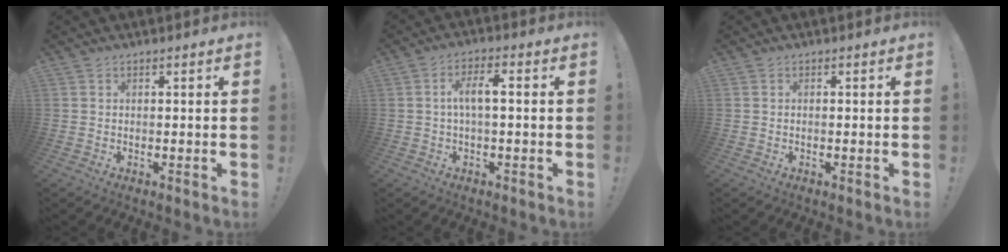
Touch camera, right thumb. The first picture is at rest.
{"total": 6.2, "force": [0.1, 1.9, 5.9], "torque": [-0.107, 0.012, -0.002]}
{"total": 0.0}